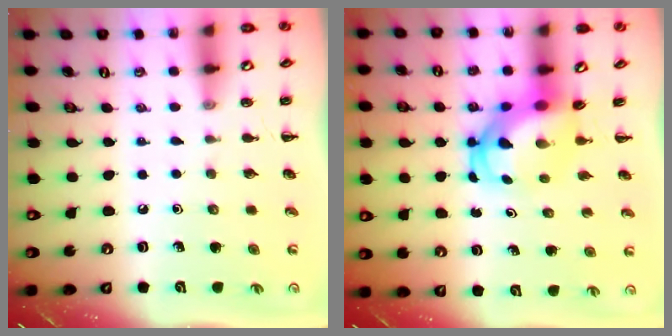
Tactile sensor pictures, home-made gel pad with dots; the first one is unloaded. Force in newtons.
{"total": 5.1, "press": 5.0, "slide": 0.9}